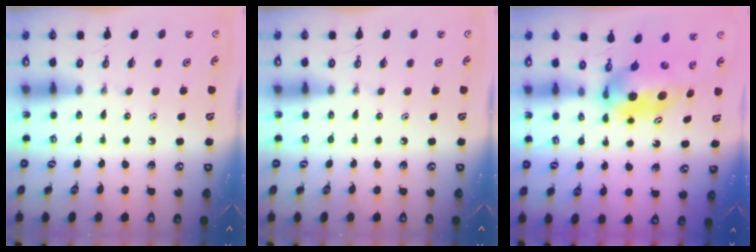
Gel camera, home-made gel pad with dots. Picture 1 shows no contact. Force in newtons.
{"total": 0.0}
{"total": 6.7, "press": 6.6, "slide": 1.4}